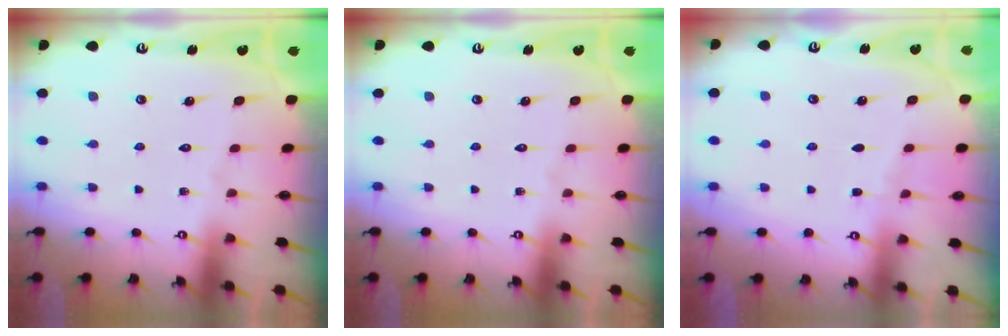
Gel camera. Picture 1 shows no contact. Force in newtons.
{"total": 0.0}
{"total": 3.6, "press": 3.5, "slide": 0.5}